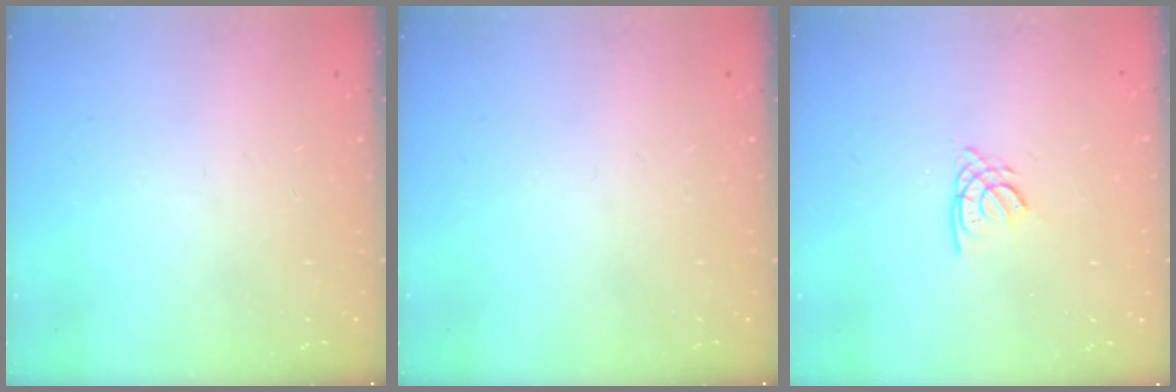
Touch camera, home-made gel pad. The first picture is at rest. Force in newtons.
{"total": 0.0}
{"total": 2.2, "press": 2.2, "slide": 0.0}